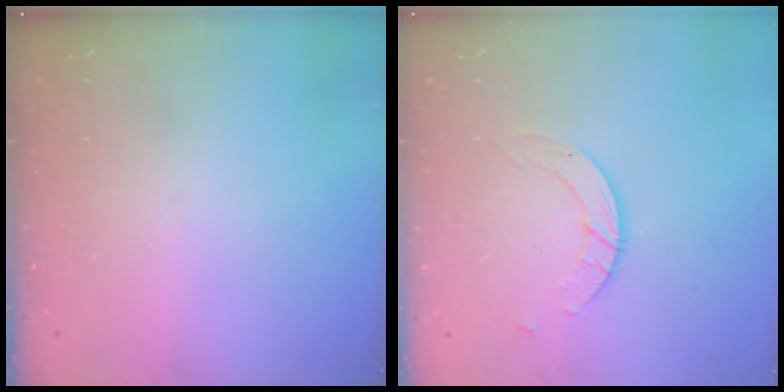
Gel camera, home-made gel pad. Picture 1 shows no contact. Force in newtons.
{"total": 3.0, "press": 3.0, "slide": 0.3}